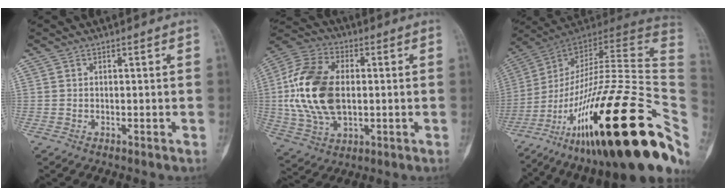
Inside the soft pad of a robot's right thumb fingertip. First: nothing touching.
{"total": 18.9, "force": [0.8, 11.8, 14.7], "torque": [-0.289, 0.010, 0.018]}
{"total": 37.0, "force": [-15.2, 8.9, 32.5], "torque": [-0.444, 0.054, -0.254]}